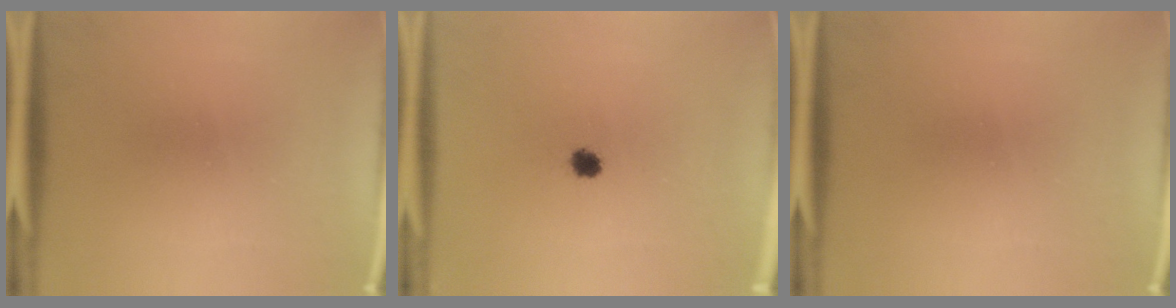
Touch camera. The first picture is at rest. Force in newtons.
{"total": 2.4}
{"total": 0.0}